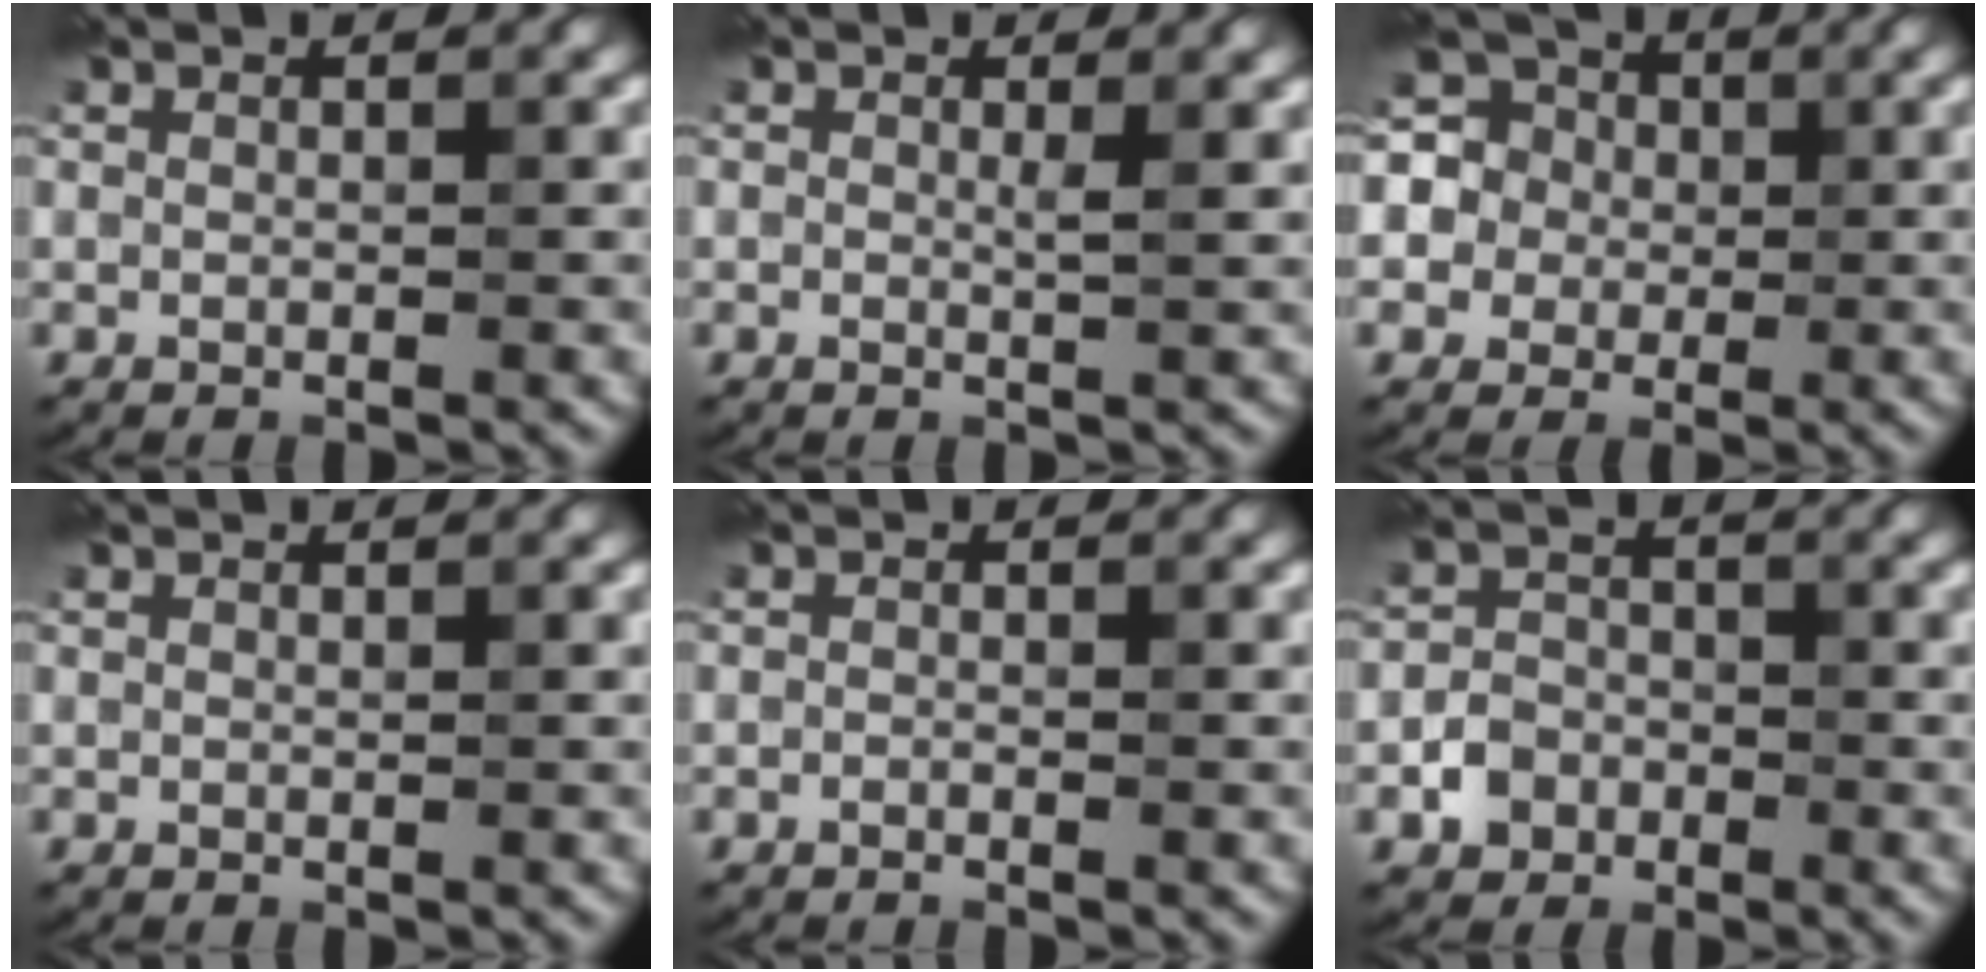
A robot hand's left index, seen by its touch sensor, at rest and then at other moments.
{"total": 1.2, "force": [0.2, 0.3, 1.1], "torque": [-0.021, 0.003, 0.004]}
{"total": 7.0, "force": [1.3, 6.6, 1.9], "torque": [-0.065, 0.042, 0.004]}
{"total": 0.0}
{"total": 0.5, "force": [-0.3, 0.0, 0.4], "torque": [-0.009, 0.003, -0.007]}
{"total": 2.5, "force": [-1.2, 2.0, 0.8], "torque": [-0.008, 0.012, -0.025]}